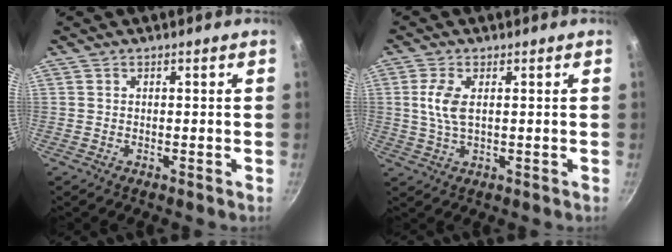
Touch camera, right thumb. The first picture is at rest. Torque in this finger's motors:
{"motor_torque": [0.40, 0.37, 0.51, -0.28, 0.14]}